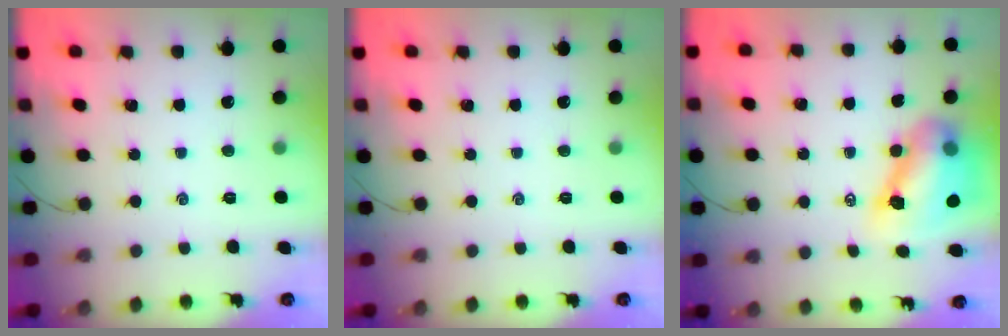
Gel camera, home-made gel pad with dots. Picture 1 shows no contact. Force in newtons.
{"total": 0.0}
{"total": 13.3, "press": 12.7, "slide": 4.1}